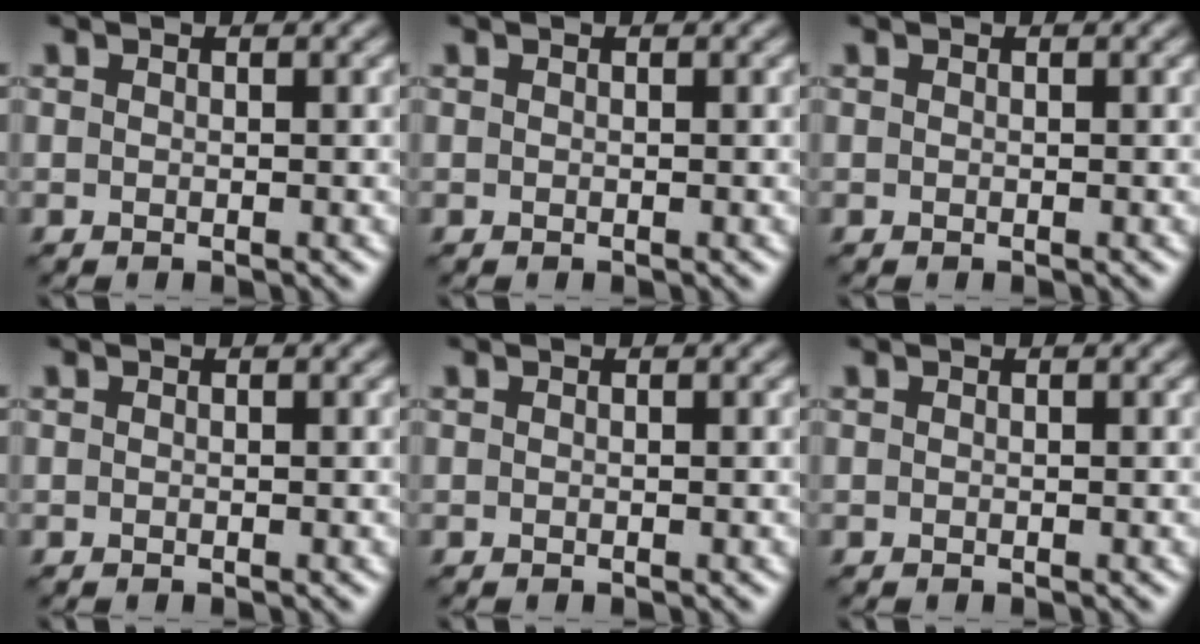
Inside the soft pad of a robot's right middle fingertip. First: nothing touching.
{"total": 0.0}
{"total": 0.0}
{"total": 0.0}
{"total": 0.0}
{"total": 0.0}